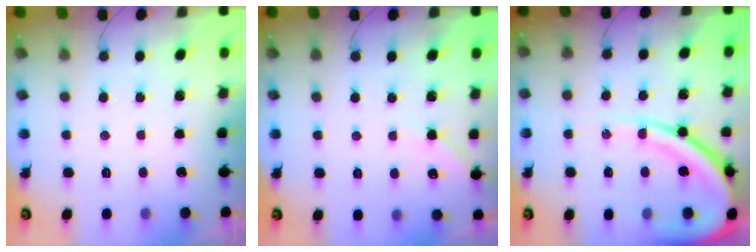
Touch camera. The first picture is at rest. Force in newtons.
{"total": 3.5, "press": 3.5, "slide": 0.5}
{"total": 16.0, "press": 15.9, "slide": 1.6}